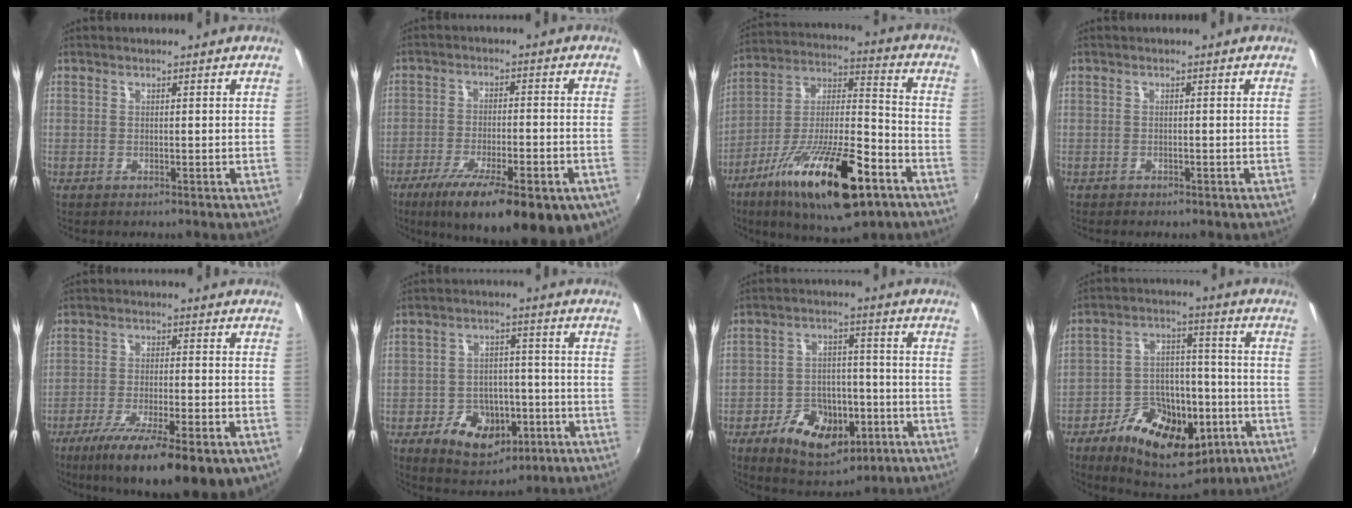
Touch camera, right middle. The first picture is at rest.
{"total": 21.3, "force": [-13.1, 6.0, 15.7], "torque": [-0.258, -0.056, -0.186]}
{"total": 23.1, "force": [-12.2, 6.9, 18.3], "torque": [-0.319, -0.030, -0.203]}
{"total": 1.0, "force": [-0.8, 0.5, 0.3], "torque": [-0.011, -0.001, -0.011]}
{"total": 17.1, "force": [-9.9, 3.8, 13.5], "torque": [-0.239, -0.050, -0.158]}
{"total": 11.6, "force": [-5.4, 8.2, 6.3], "torque": [-0.135, 0.015, -0.064]}
{"total": 13.5, "force": [-6.5, 8.4, 8.4], "torque": [-0.173, 0.010, -0.088]}
{"total": 18.9, "force": [-9.1, 10.5, 12.8], "torque": [-0.241, 0.009, -0.126]}